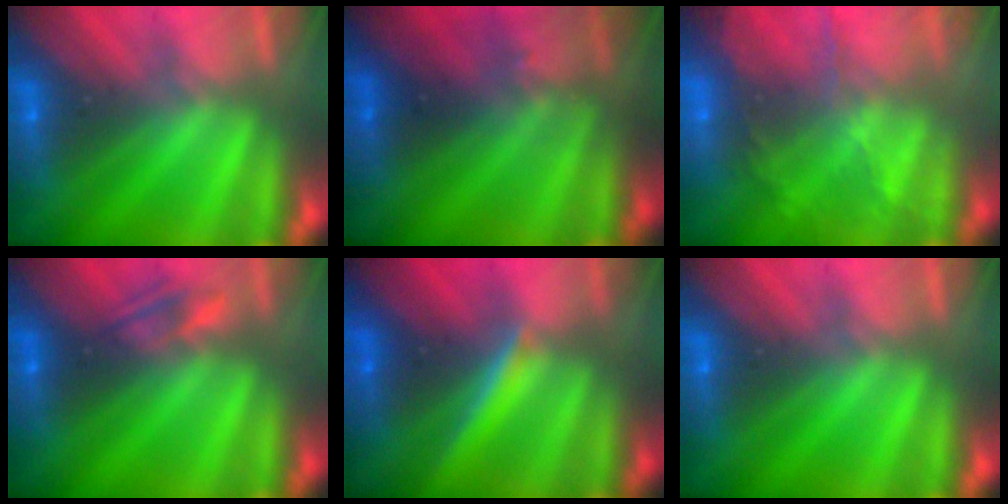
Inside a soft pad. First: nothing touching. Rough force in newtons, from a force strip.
{"total": 2.9}
{"total": 6.8}
{"total": 2.3}
{"total": 5.2}
{"total": 0.0}